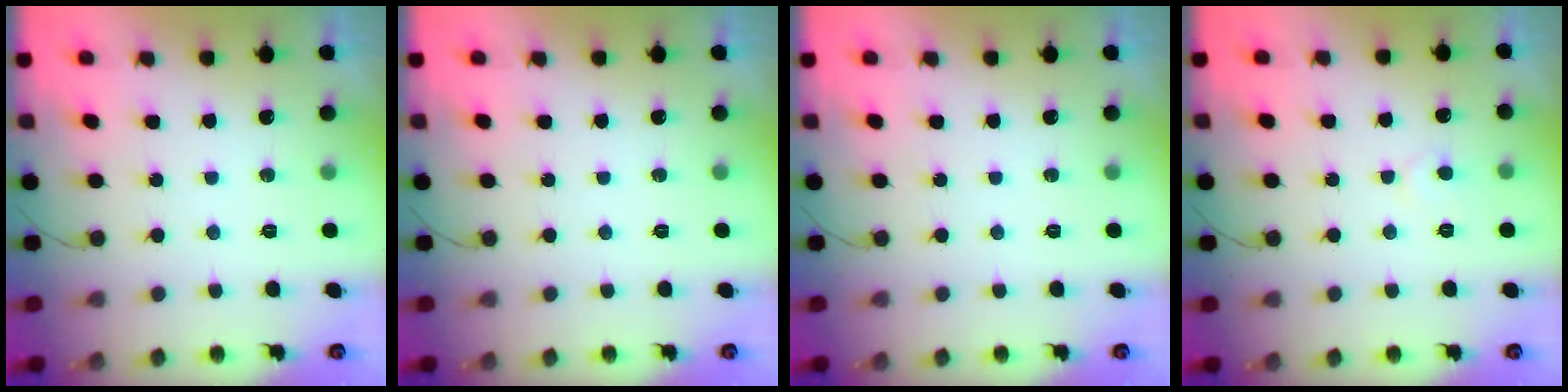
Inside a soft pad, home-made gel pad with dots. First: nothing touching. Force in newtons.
{"total": 0.0}
{"total": 0.0}
{"total": 3.1, "press": 3.1, "slide": 0.2}